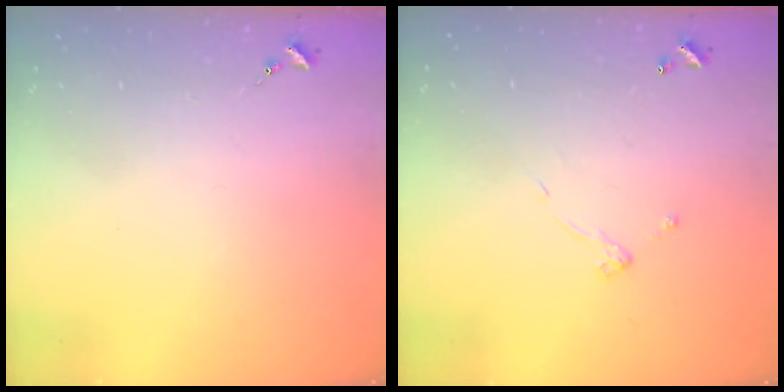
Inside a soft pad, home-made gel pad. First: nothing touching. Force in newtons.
{"total": 4.4, "press": 4.4, "slide": 0.2}